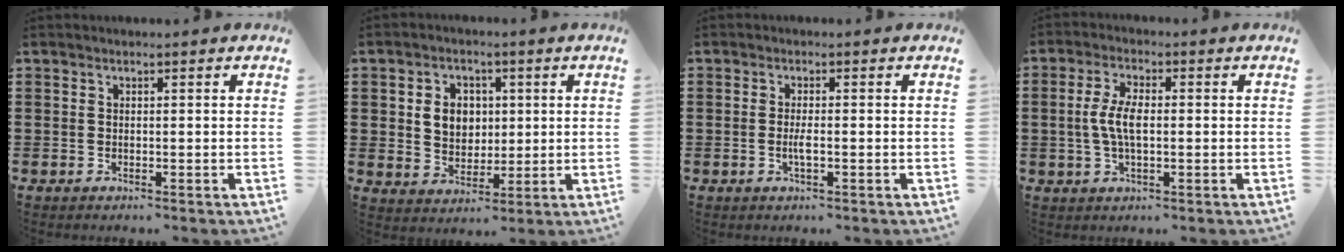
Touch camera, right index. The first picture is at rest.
{"total": 5.6, "force": [1.0, 4.7, 2.8], "torque": [-0.065, 0.013, 0.013]}
{"total": 2.3, "force": [-0.6, 0.5, 2.2], "torque": [-0.048, -0.002, -0.013]}
{"total": 5.5, "force": [-0.2, 2.2, 5.0], "torque": [-0.114, -0.002, -0.012]}